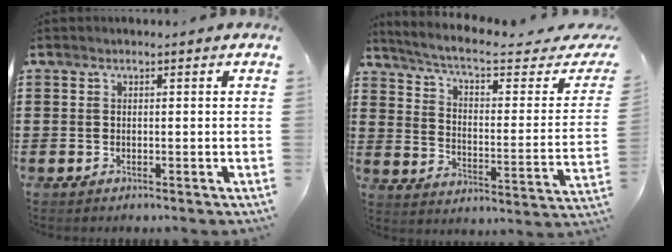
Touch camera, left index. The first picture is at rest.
{"total": 6.0, "force": [4.6, 0.7, 3.9], "torque": [-0.095, -0.035, 0.074]}